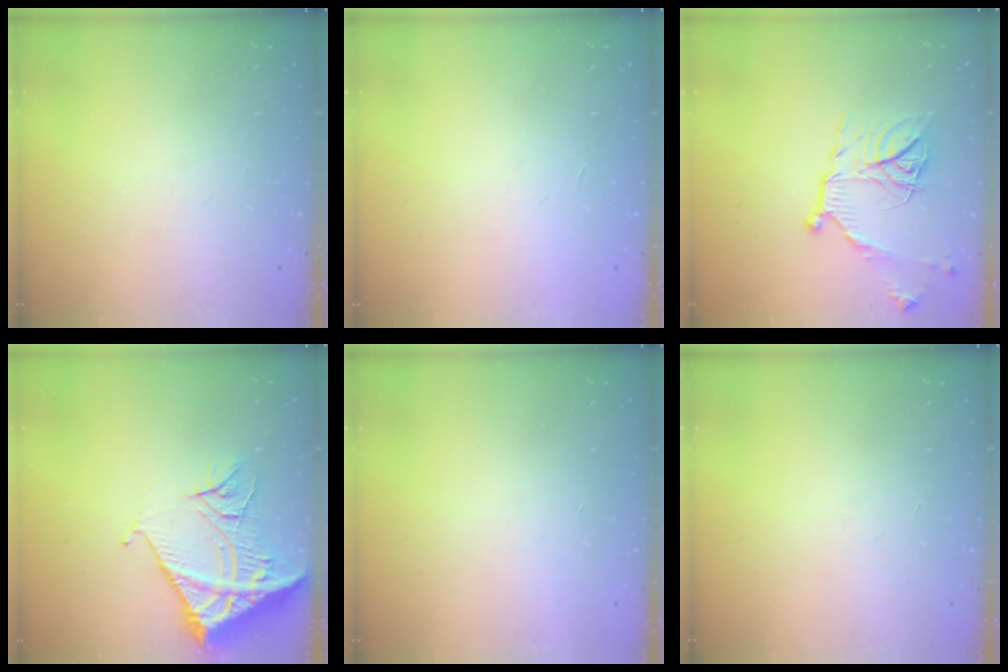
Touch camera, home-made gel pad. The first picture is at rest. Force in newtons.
{"total": 1.7, "press": 1.7, "slide": 0.1}
{"total": 14.7, "press": 14.7, "slide": 0.2}
{"total": 14.2, "press": 14.1, "slide": 1.5}
{"total": 1.5, "press": 1.5, "slide": 0.1}
{"total": 0.0}